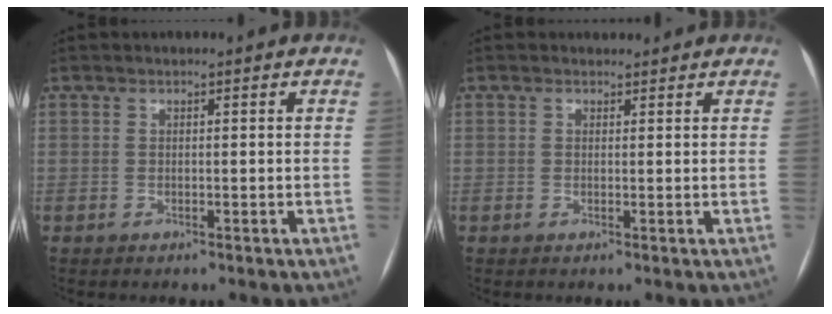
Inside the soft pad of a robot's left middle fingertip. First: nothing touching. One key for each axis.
{"total": 1.3, "fx": 1.1, "fy": 0.7, "fz": 0.0, "tx": -0.003, "ty": 0.011, "tz": 0.014}